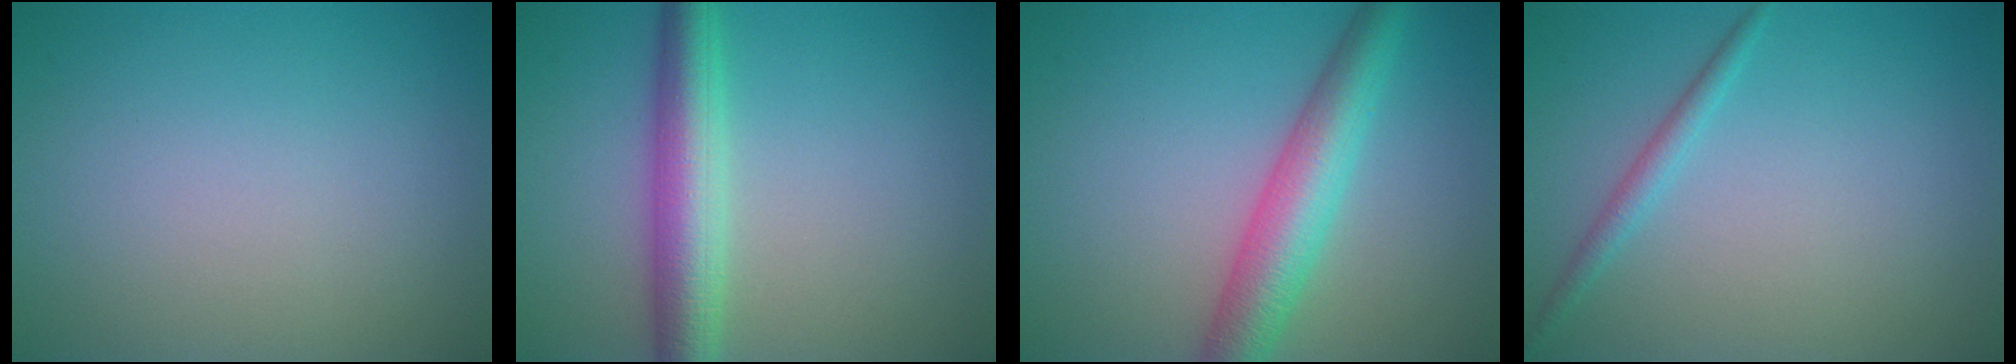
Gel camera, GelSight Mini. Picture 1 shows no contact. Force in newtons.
{"total": 5.2, "press": 5.2, "slide": 0.2}
{"total": 5.6, "press": 5.6, "slide": 0.1}
{"total": 1.4, "press": 1.4, "slide": 0.0}